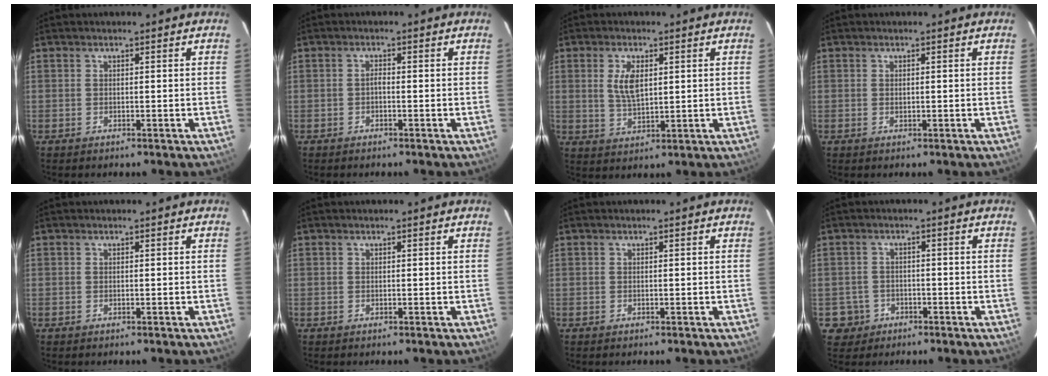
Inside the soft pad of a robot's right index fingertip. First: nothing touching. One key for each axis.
{"total": 0.9, "fx": -0.5, "fy": 0.3, "fz": 0.6, "tx": -0.012, "ty": 0.007, "tz": -0.011}
{"total": 5.8, "fx": 1.5, "fy": 2.8, "fz": 4.8, "tx": -0.092, "ty": 0.001, "tz": 0.033}
{"total": 0.6, "fx": 0.1, "fy": 0.4, "fz": 0.4, "tx": -0.005, "ty": -0.001, "tz": 0.003}
{"total": 0.0}
{"total": 0.0}
{"total": 0.0}
{"total": 4.5, "fx": -1.8, "fy": 4.1, "fz": 0.2, "tx": -0.020, "ty": 0.018, "tz": -0.027}